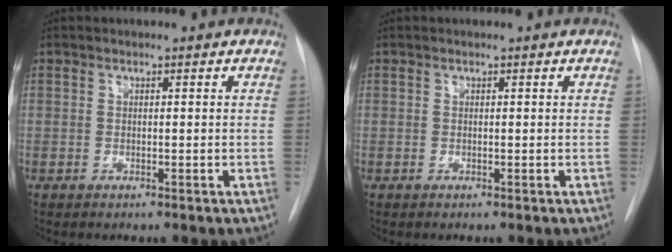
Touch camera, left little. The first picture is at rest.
{"total": 0.0}